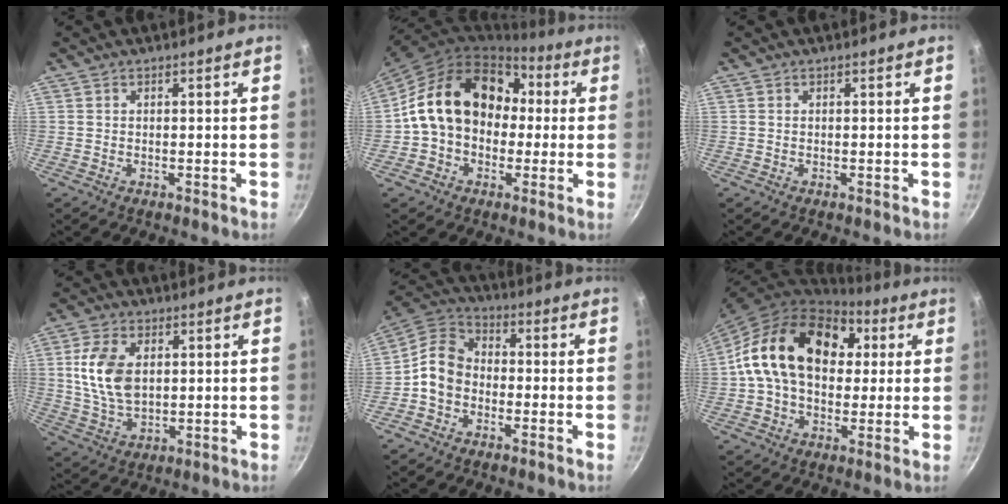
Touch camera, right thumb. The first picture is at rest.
{"total": 18.8, "force": [1.4, 14.6, 11.7], "torque": [-0.167, 0.056, 0.017]}
{"total": 0.0}
{"total": 11.2, "force": [2.1, 6.9, 8.6], "torque": [-0.154, -0.011, 0.044]}
{"total": 8.8, "force": [-2.4, 6.8, 5.1], "torque": [-0.082, 0.039, -0.064]}
{"total": 21.8, "force": [4.4, 15.3, 14.9], "torque": [-0.231, 0.027, 0.062]}